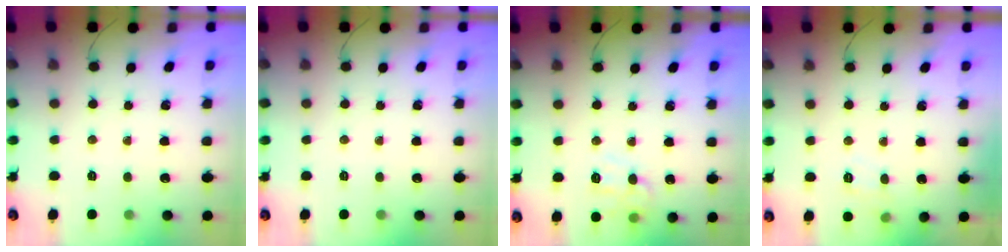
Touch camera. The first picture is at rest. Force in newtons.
{"total": 0.0}
{"total": 9.2, "press": 9.1, "slide": 1.0}
{"total": 4.4, "press": 4.1, "slide": 1.6}